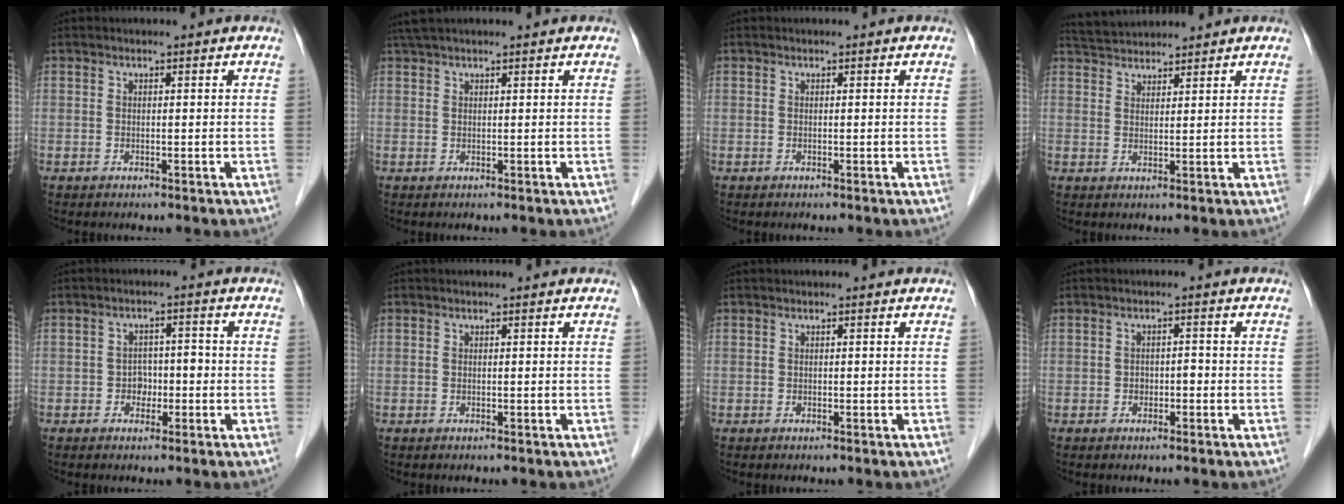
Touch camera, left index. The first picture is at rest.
{"total": 4.5, "force": [3.9, 0.0, 2.1], "torque": [-0.031, 0.039, 0.068]}
{"total": 0.0}
{"total": 5.1, "force": [5.0, 0.5, 0.8], "torque": [-0.020, 0.036, 0.092]}
{"total": 2.9, "force": [-1.0, 2.2, 1.6], "torque": [-0.021, 0.013, -0.015]}
{"total": 0.0}
{"total": 0.0}
{"total": 1.4, "force": [-0.5, 1.0, 0.9], "torque": [-0.012, 0.007, -0.007]}